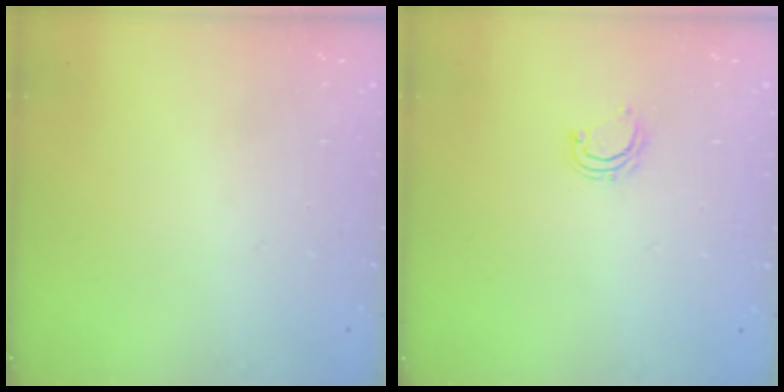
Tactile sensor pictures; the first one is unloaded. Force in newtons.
{"total": 4.9, "press": 4.8, "slide": 0.9}